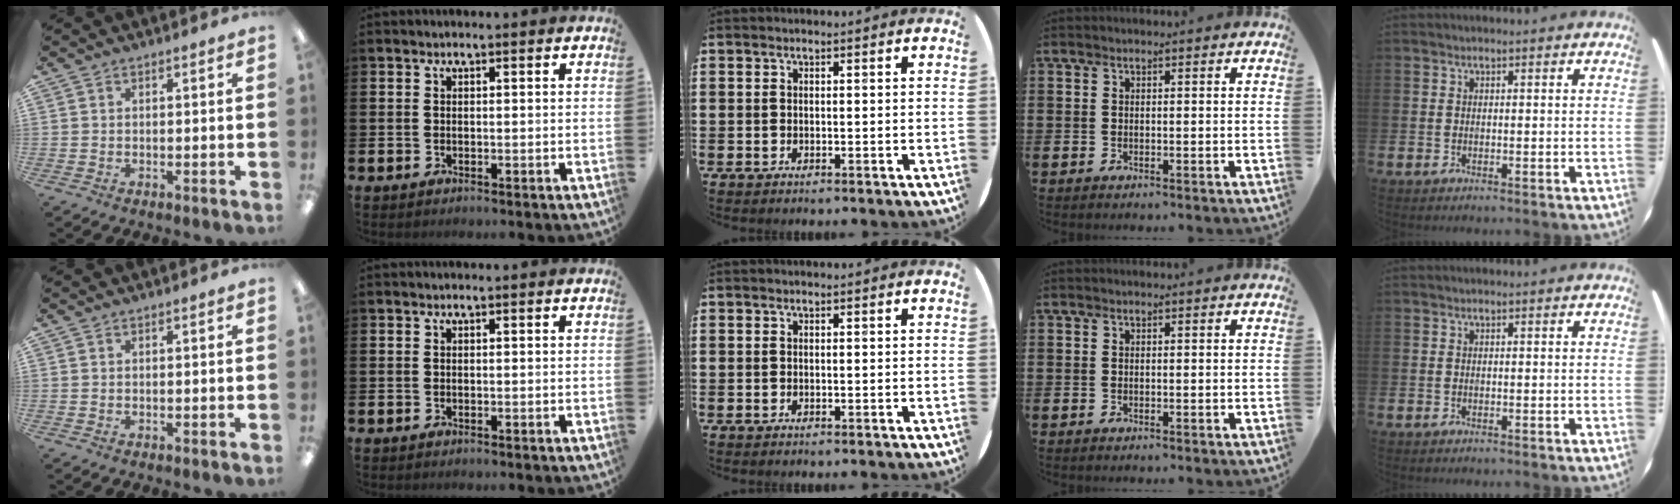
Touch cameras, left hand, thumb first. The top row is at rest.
{}